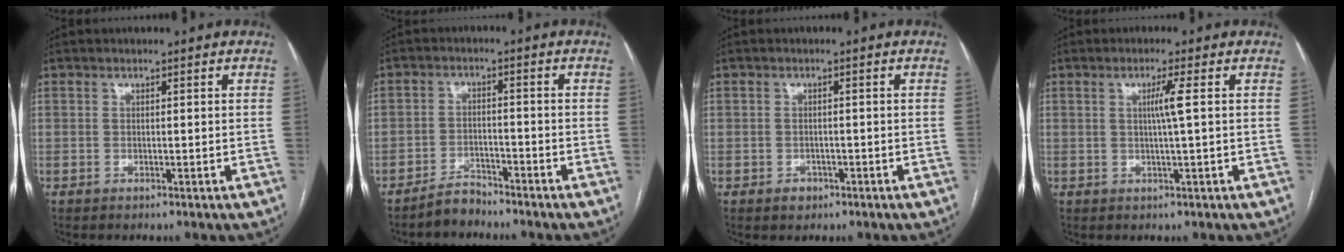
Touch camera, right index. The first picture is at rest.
{"total": 3.3, "force": [-3.2, 0.9, 0.3], "torque": [-0.004, -0.003, -0.058]}
{"total": 1.9, "force": [-1.1, 1.5, 0.6], "torque": [-0.006, 0.004, -0.012]}
{"total": 2.9, "force": [0.5, -0.8, 2.8], "torque": [-0.052, -0.001, 0.008]}